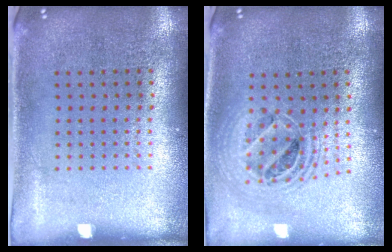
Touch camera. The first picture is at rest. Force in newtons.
{"total": 1.9, "press": 1.6, "slide": 1.1}